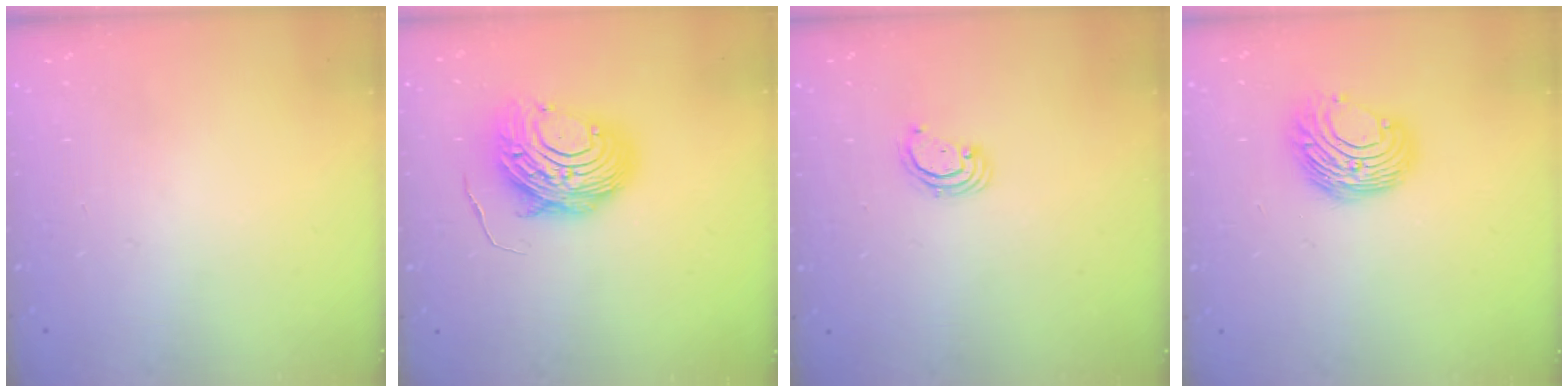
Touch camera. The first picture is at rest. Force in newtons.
{"total": 12.8, "press": 12.7, "slide": 1.1}
{"total": 2.8, "press": 2.8, "slide": 0.2}
{"total": 9.1, "press": 9.1, "slide": 0.4}